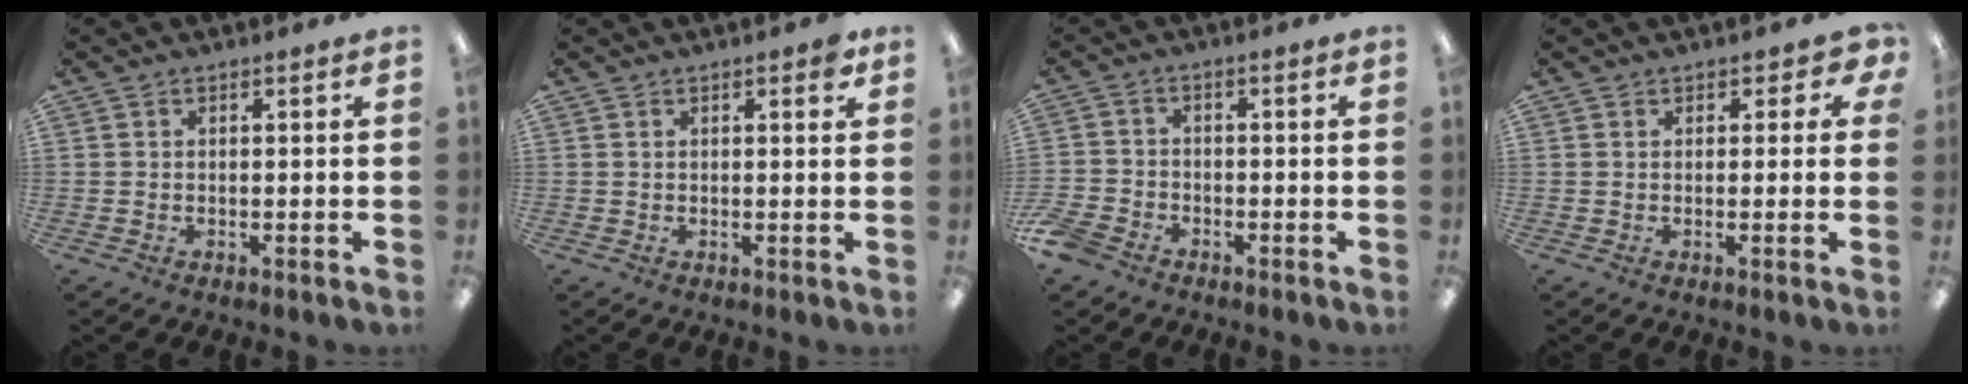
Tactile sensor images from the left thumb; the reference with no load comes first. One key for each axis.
{"total": 1.6, "fx": 0.9, "fy": 0.6, "fz": 1.2, "tx": -0.009, "ty": -0.004, "tz": 0.013}
{"total": 4.4, "fx": -3.4, "fy": 2.2, "fz": 1.6, "tx": -0.040, "ty": 0.013, "tz": -0.068}
{"total": 2.6, "fx": 1.3, "fy": 1.9, "fz": 1.2, "tx": -0.008, "ty": 0.001, "tz": 0.022}